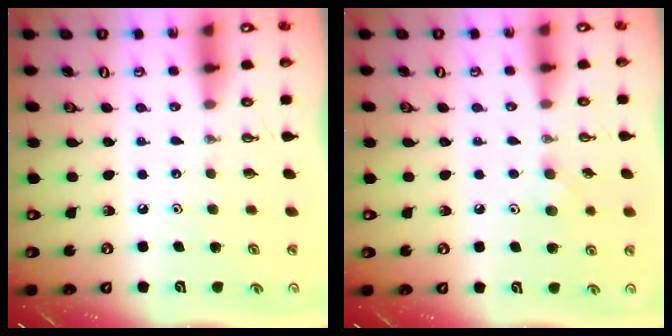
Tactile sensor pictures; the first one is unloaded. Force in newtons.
{"total": 4.6, "press": 4.6, "slide": 0.6}